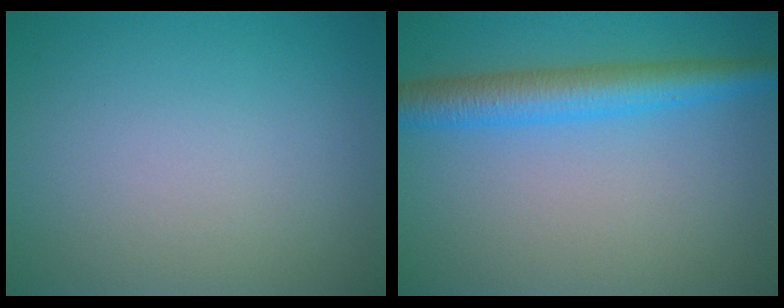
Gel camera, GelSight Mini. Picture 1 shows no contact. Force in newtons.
{"total": 4.9, "press": 4.9, "slide": 0.3}